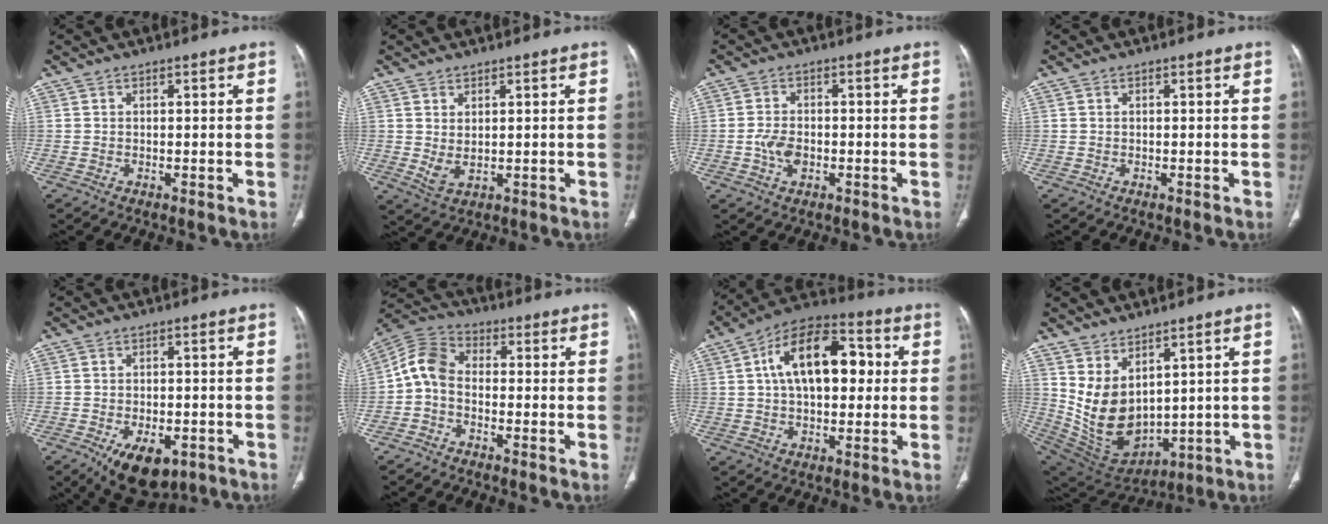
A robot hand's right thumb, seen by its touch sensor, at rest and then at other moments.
{"total": 3.1, "force": [0.6, 1.5, 2.6], "torque": [-0.054, -0.008, 0.024]}
{"total": 4.0, "force": [-1.0, 2.5, 2.9], "torque": [-0.053, 0.005, -0.018]}
{"total": 0.0}
{"total": 10.2, "force": [-5.2, 5.5, 6.8], "torque": [-0.089, 0.005, -0.068]}
{"total": 6.7, "force": [-1.2, 4.6, 4.7], "torque": [-0.086, 0.026, -0.041]}
{"total": 17.0, "force": [2.9, 9.6, 13.6], "torque": [-0.199, 0.029, 0.041]}
{"total": 12.4, "force": [4.2, 7.4, 9.0], "torque": [-0.142, -0.035, 0.117]}